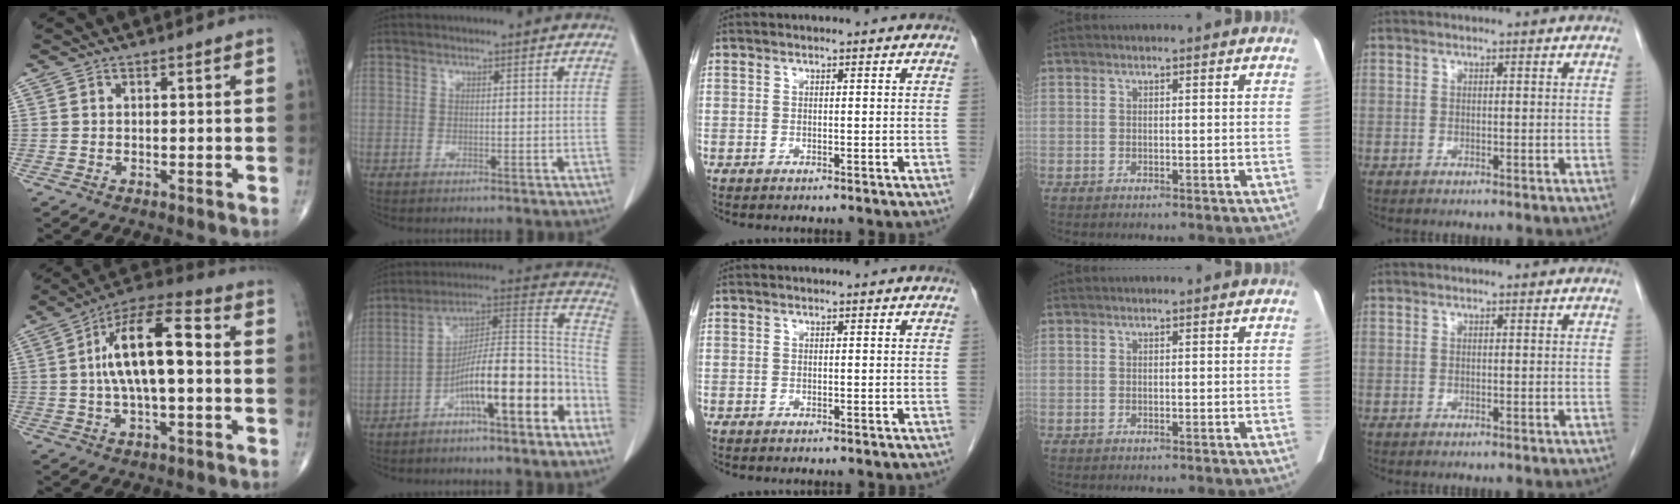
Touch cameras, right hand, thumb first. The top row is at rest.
{"thumb": {"total": 15.9, "force": [1.1, 6.1, 14.6], "torque": [-0.257, 0.037, 0.011]}, "index": {"total": 15.5, "force": [-7.8, 2.7, 13.1], "torque": [-0.202, 0.045, -0.122]}}